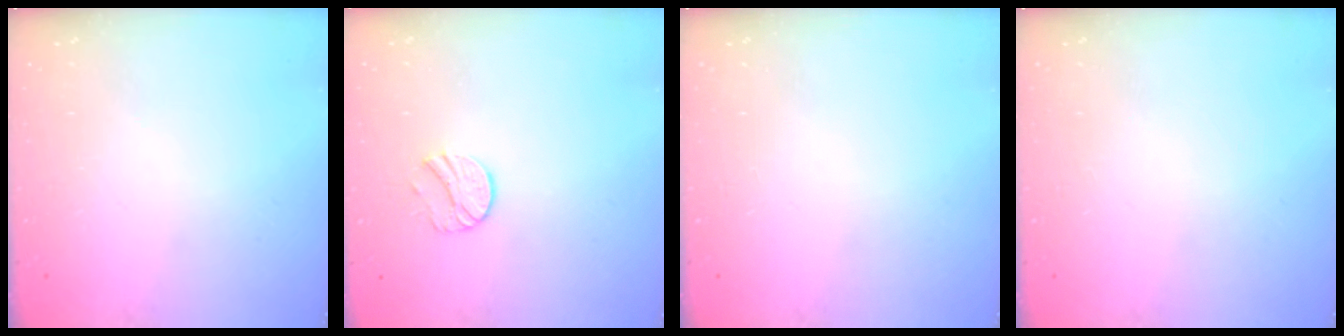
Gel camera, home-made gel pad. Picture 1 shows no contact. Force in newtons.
{"total": 8.4, "press": 8.4, "slide": 0.6}
{"total": 0.0}
{"total": 0.0}